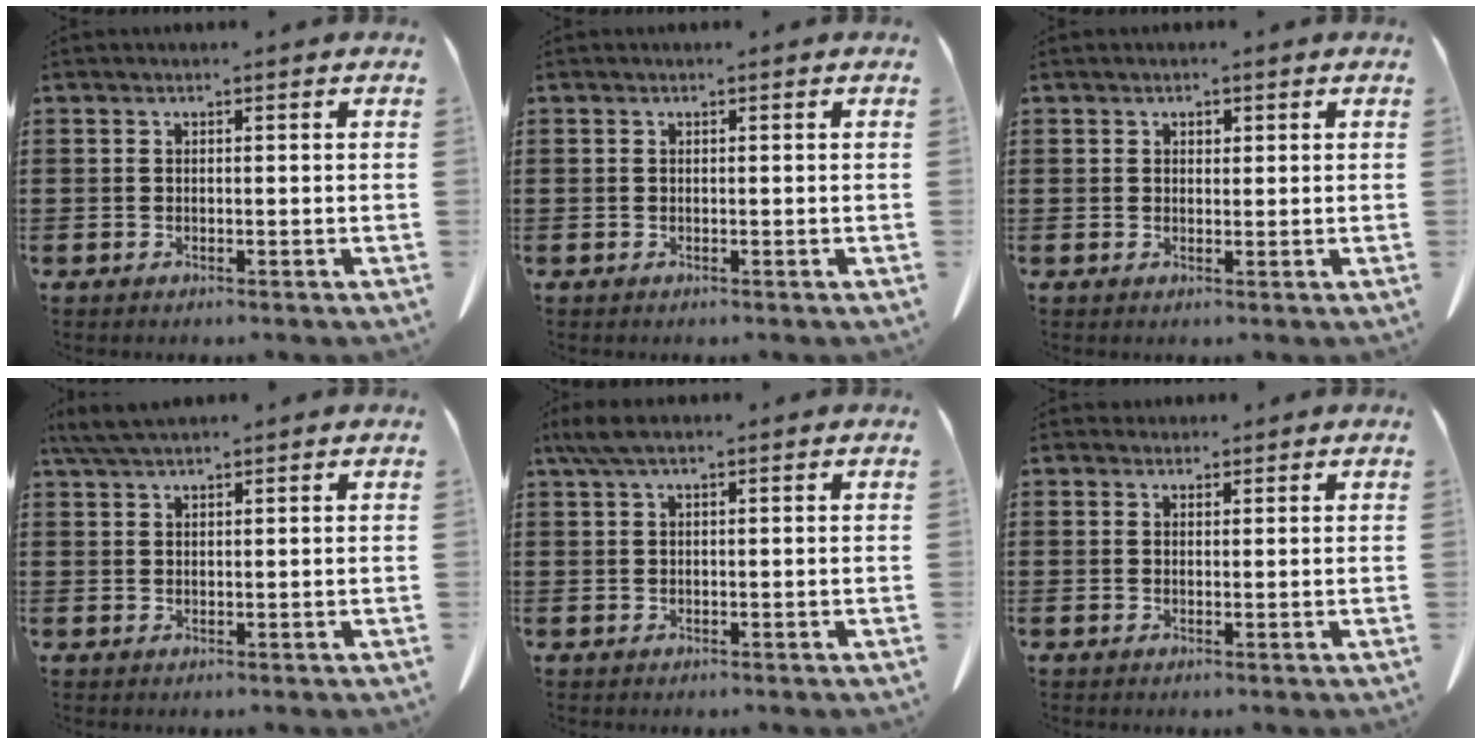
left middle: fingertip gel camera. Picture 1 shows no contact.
{"total": 0.0}
{"total": 1.1, "force": [0.8, 0.7, 0.4], "torque": [-0.001, -0.001, 0.013]}
{"total": 3.7, "force": [2.9, 0.6, 2.1], "torque": [-0.049, 0.000, 0.056]}
{"total": 2.8, "force": [1.5, 0.6, 2.2], "torque": [-0.046, 0.003, 0.028]}
{"total": 1.5, "force": [1.3, 0.8, 0.1], "torque": [0.003, 0.000, 0.025]}